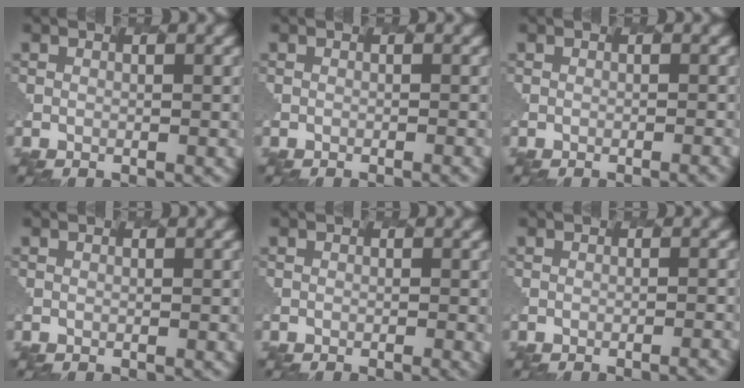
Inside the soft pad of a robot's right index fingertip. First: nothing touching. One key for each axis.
{"total": 1.0, "fx": -0.7, "fy": 0.3, "fz": 0.7, "tx": -0.001, "ty": 0.006, "tz": -0.015}
{"total": 1.2, "fx": -0.7, "fy": 0.3, "fz": 1.0, "tx": -0.004, "ty": 0.007, "tz": -0.014}
{"total": 0.0}
{"total": 0.7, "fx": -0.4, "fy": 0.2, "fz": 0.6, "tx": -0.007, "ty": 0.001, "tz": -0.012}
{"total": 2.0, "fx": -1.2, "fy": 0.6, "fz": 1.5, "tx": -0.004, "ty": 0.011, "tz": -0.018}